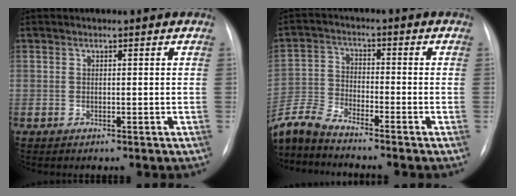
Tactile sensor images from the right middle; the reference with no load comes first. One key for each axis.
{"total": 8.2, "fx": -7.9, "fy": 0.1, "fz": 2.3, "tx": -0.056, "ty": -0.014, "tz": -0.161}